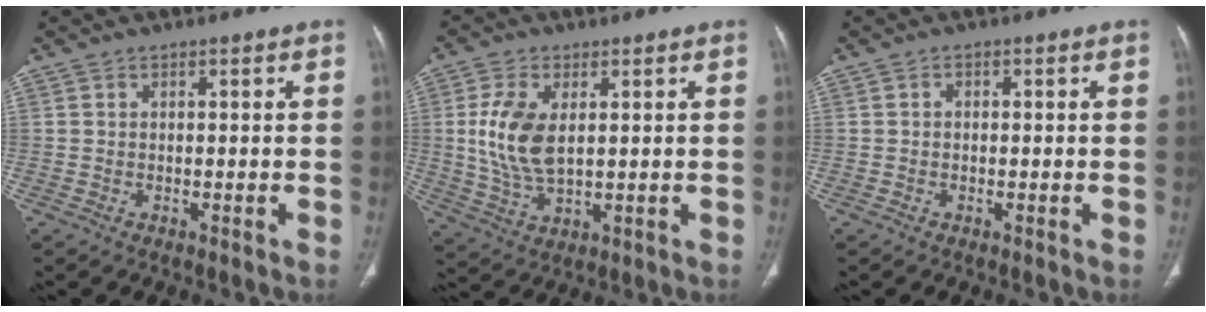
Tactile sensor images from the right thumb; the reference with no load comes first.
{"total": 10.1, "force": [1.6, 5.5, 8.3], "torque": [-0.173, -0.010, 0.037]}
{"total": 0.9, "force": [0.0, 0.7, 0.5], "torque": [0.000, 0.004, -0.006]}